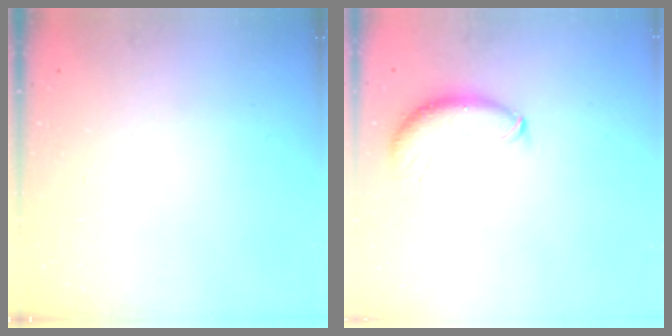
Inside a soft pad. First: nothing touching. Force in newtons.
{"total": 8.7, "press": 8.6, "slide": 1.2}